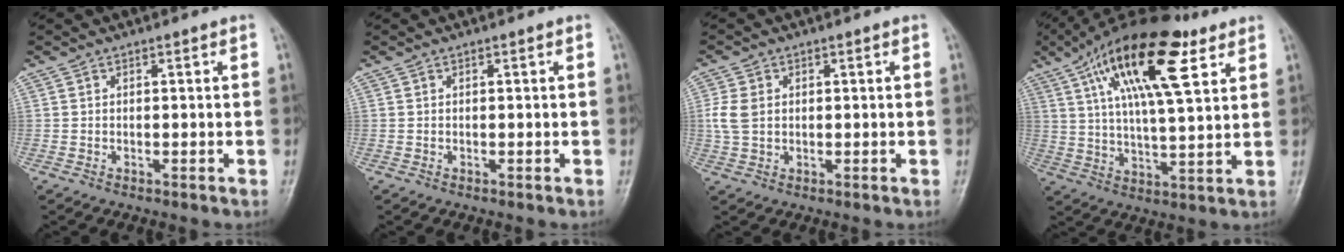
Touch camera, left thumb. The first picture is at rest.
{"total": 0.0}
{"total": 4.5, "force": [0.5, 3.4, 2.8], "torque": [-0.057, 0.007, 0.010]}
{"total": 21.4, "force": [9.9, 7.2, 17.5], "torque": [-0.286, -0.011, 0.167]}